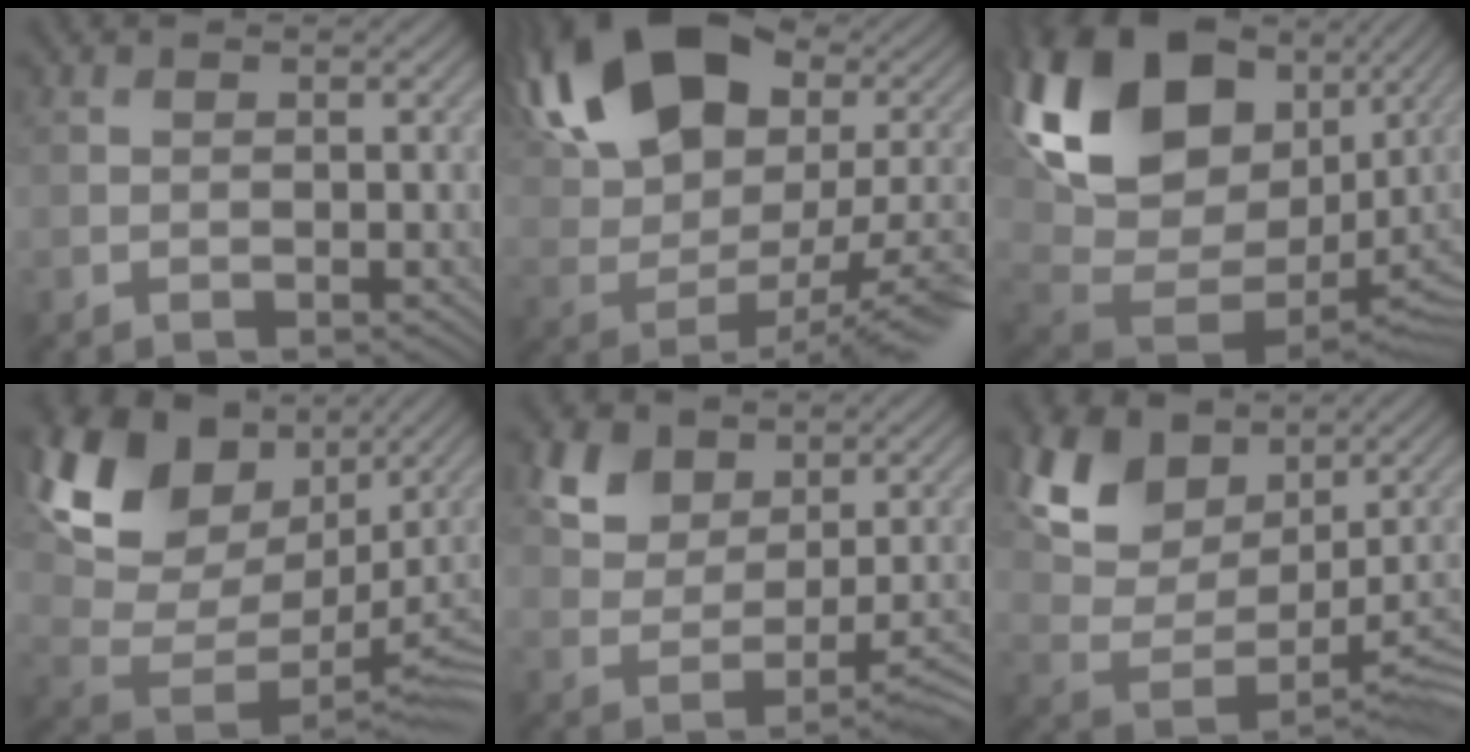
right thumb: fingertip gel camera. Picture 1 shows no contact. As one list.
[{"total": 19.9, "force": [5.9, 11.0, 15.6], "torque": [-0.261, 0.051, 0.100]}, {"total": 17.8, "force": [6.7, 11.8, 11.4], "torque": [-0.260, 0.012, 0.144]}, {"total": 13.6, "force": [5.5, 8.9, 8.7], "torque": [-0.181, 0.013, 0.116]}, {"total": 4.7, "force": [1.9, 3.4, 2.6], "torque": [-0.040, -0.001, 0.042]}, {"total": 9.2, "force": [4.3, 6.0, 5.5], "torque": [-0.108, 0.005, 0.084]}]